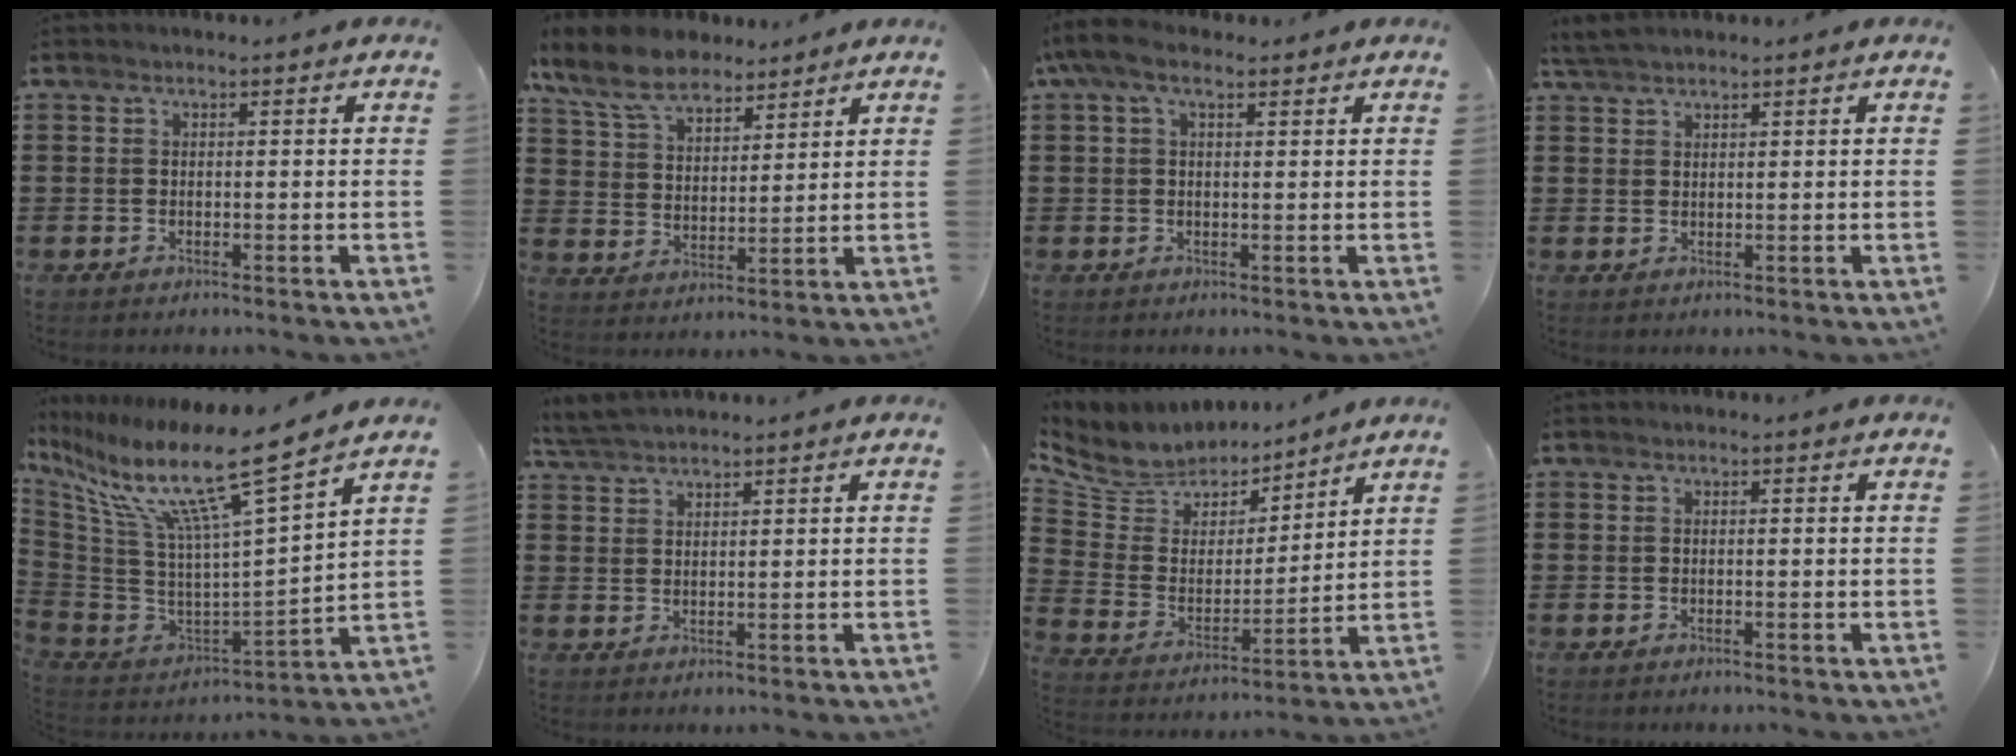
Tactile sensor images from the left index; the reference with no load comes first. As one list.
[{"total": 9.2, "force": [7.5, 3.4, 4.0], "torque": [-0.106, -0.011, 0.142]}, {"total": 5.0, "force": [2.3, 2.1, 3.9], "torque": [-0.087, 0.009, 0.039]}, {"total": 2.6, "force": [2.4, 0.3, 1.0], "torque": [-0.025, 0.004, 0.046]}, {"total": 13.8, "force": [9.2, 0.7, 10.3], "torque": [-0.212, -0.073, 0.139]}, {"total": 3.5, "force": [3.3, 0.4, 1.1], "torque": [-0.032, -0.001, 0.063]}, {"total": 7.3, "force": [6.5, 3.3, 0.1], "torque": [-0.054, -0.047, 0.116]}, {"total": 0.0}]